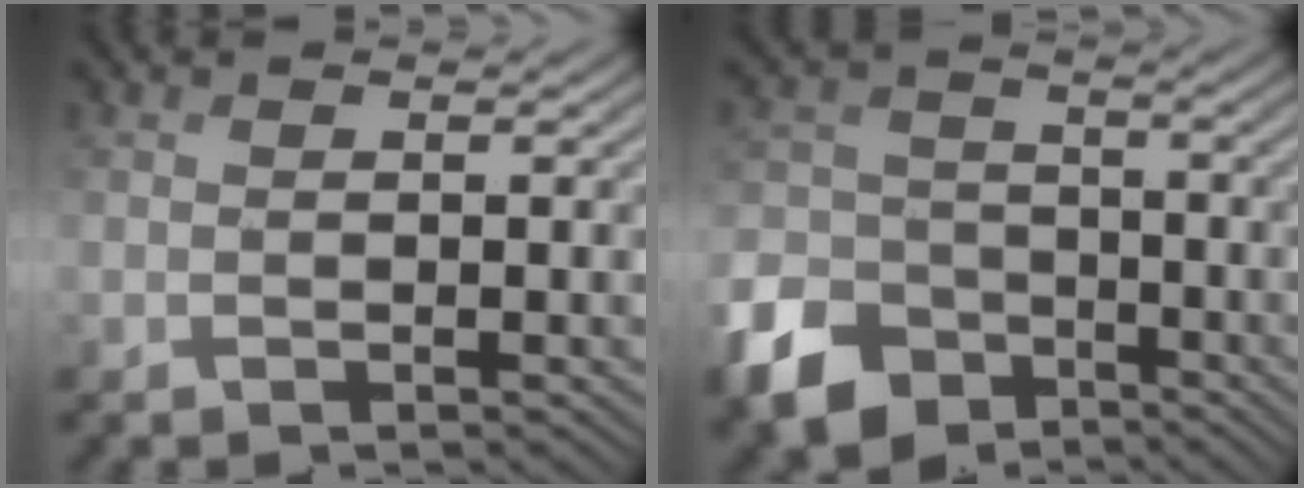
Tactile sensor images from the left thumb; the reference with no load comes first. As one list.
[{"total": 9.6, "force": [-5.8, 6.6, 3.8], "torque": [-0.103, -0.023, -0.128]}]